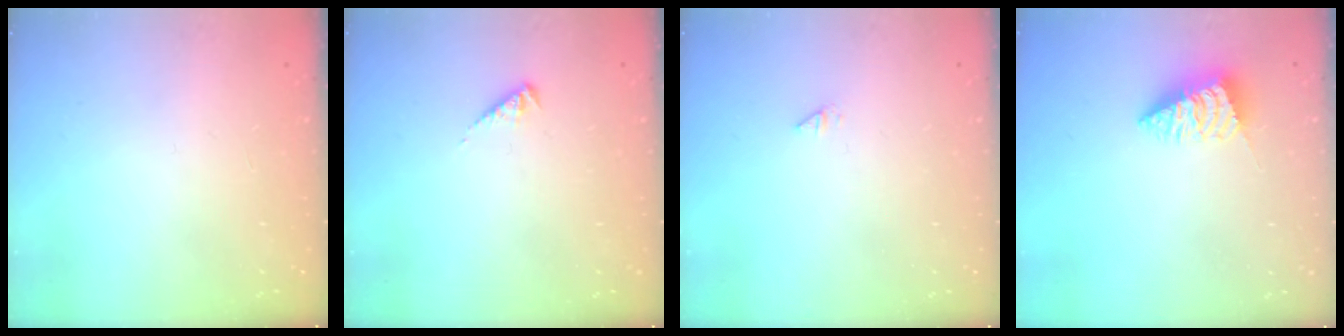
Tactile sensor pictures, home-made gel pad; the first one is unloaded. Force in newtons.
{"total": 2.9, "press": 2.9, "slide": 0.5}
{"total": 0.0}
{"total": 2.6, "press": 2.6, "slide": 0.1}